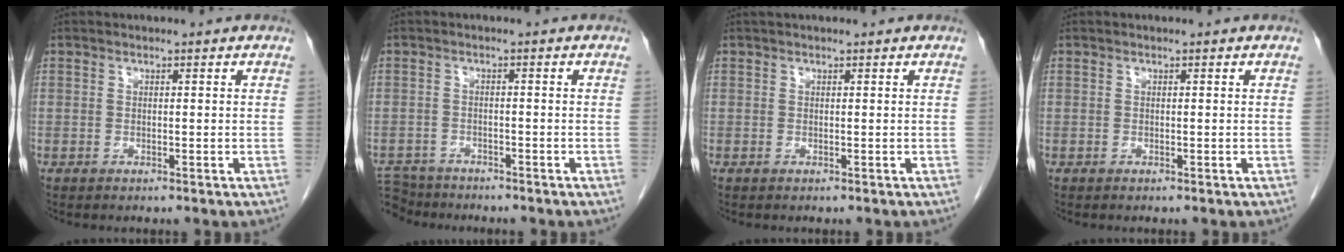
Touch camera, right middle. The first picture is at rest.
{"total": 6.5, "force": [-6.0, 2.4, 0.7], "torque": [-0.019, -0.001, -0.103]}
{"total": 2.0, "force": [1.5, 0.7, 1.2], "torque": [-0.019, 0.024, 0.020]}
{"total": 0.0}